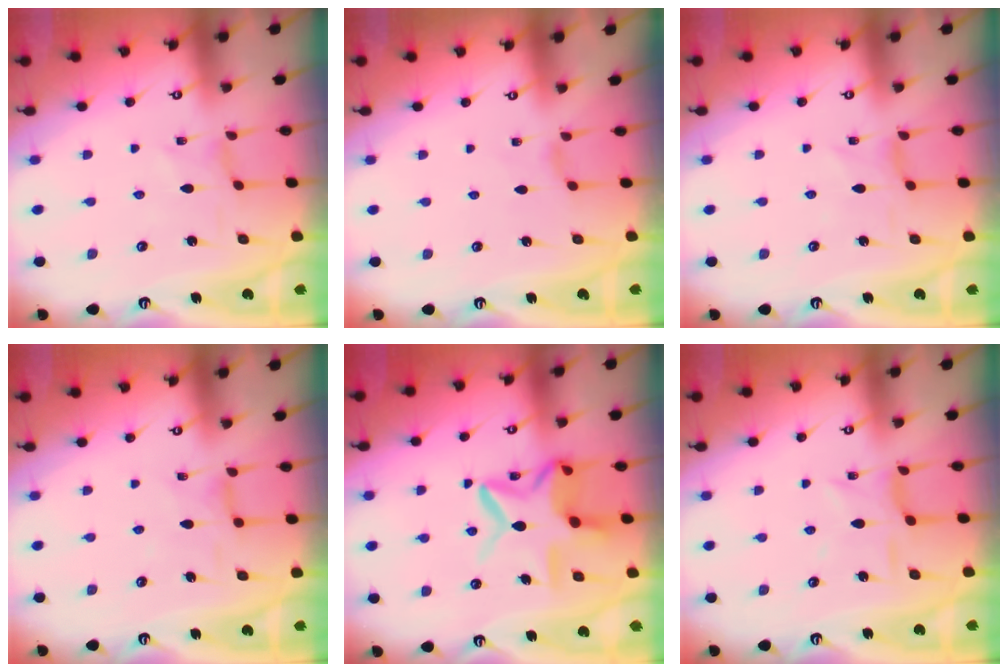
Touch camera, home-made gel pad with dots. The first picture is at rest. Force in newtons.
{"total": 0.6, "press": 0.6, "slide": 0.2}
{"total": 0.0}
{"total": 1.7, "press": 1.6, "slide": 0.4}
{"total": 13.5, "press": 13.5, "slide": 1.1}
{"total": 6.1, "press": 6.1, "slide": 0.4}